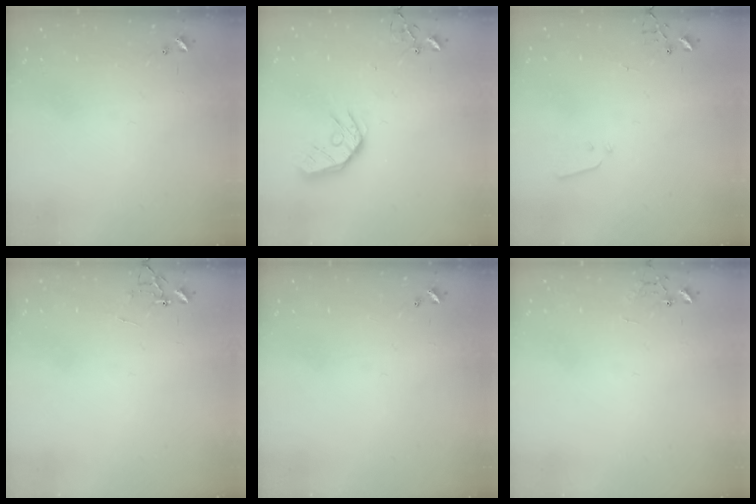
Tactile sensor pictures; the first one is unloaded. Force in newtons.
{"total": 12.6, "press": 12.5, "slide": 1.4}
{"total": 2.2, "press": 2.1, "slide": 0.3}
{"total": 5.5, "press": 5.4, "slide": 0.4}
{"total": 0.0}
{"total": 7.4, "press": 7.4, "slide": 0.6}